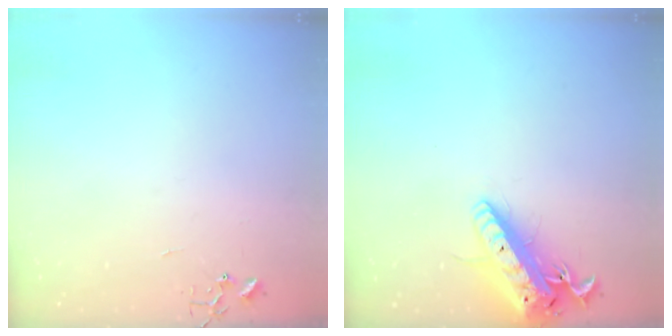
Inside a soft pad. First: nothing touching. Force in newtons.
{"total": 16.9, "press": 16.6, "slide": 3.2}